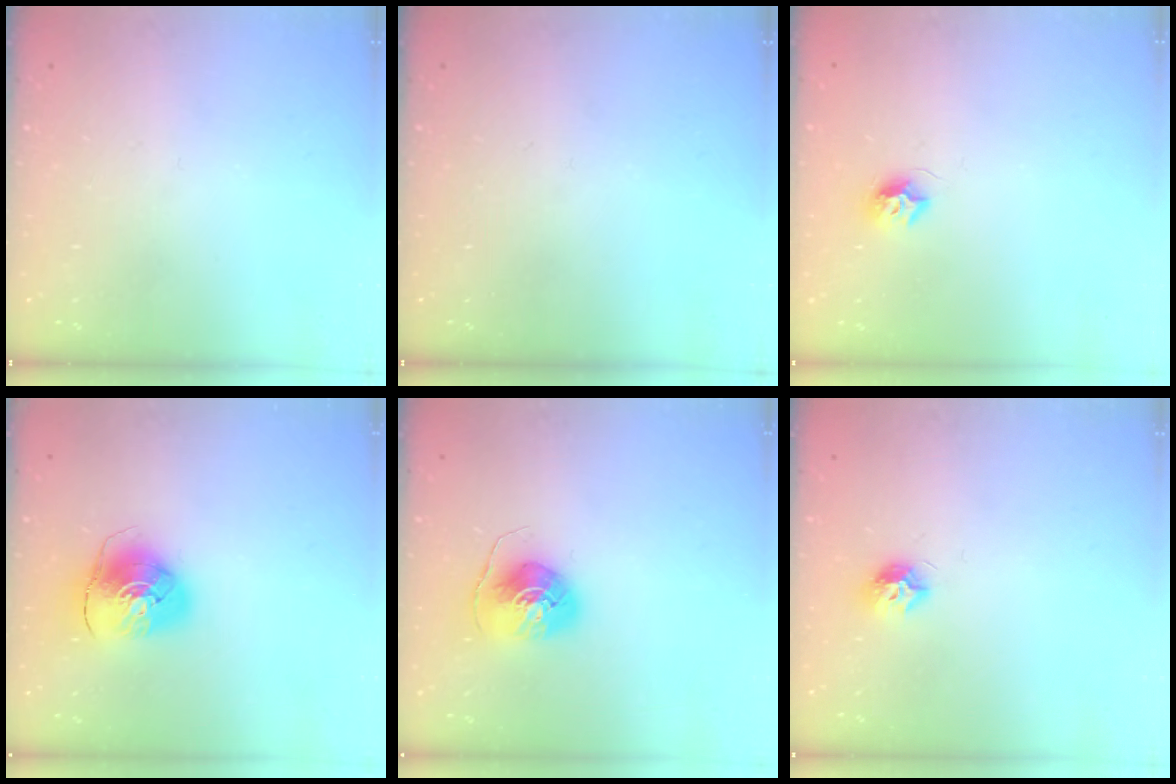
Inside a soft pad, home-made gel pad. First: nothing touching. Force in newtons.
{"total": 0.0}
{"total": 7.4, "press": 7.4, "slide": 0.4}
{"total": 9.4, "press": 9.2, "slide": 1.5}
{"total": 8.4, "press": 8.3, "slide": 0.7}
{"total": 7.5, "press": 7.5, "slide": 0.1}